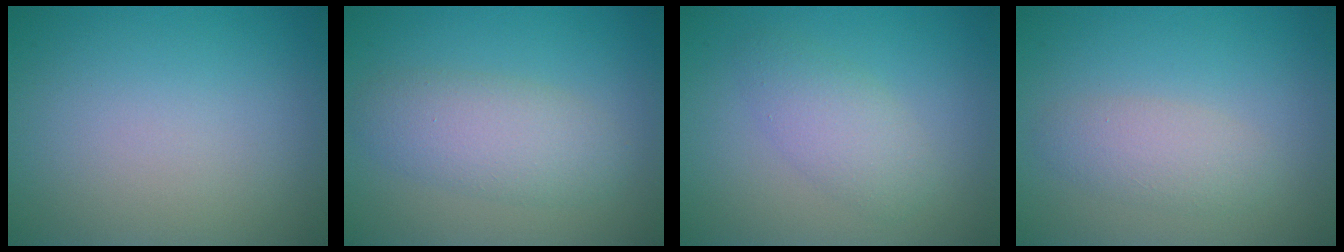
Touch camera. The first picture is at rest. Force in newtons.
{"total": 4.0, "press": 4.0, "slide": 0.1}
{"total": 2.7, "press": 2.7, "slide": 0.1}
{"total": 2.5, "press": 2.5, "slide": 0.1}